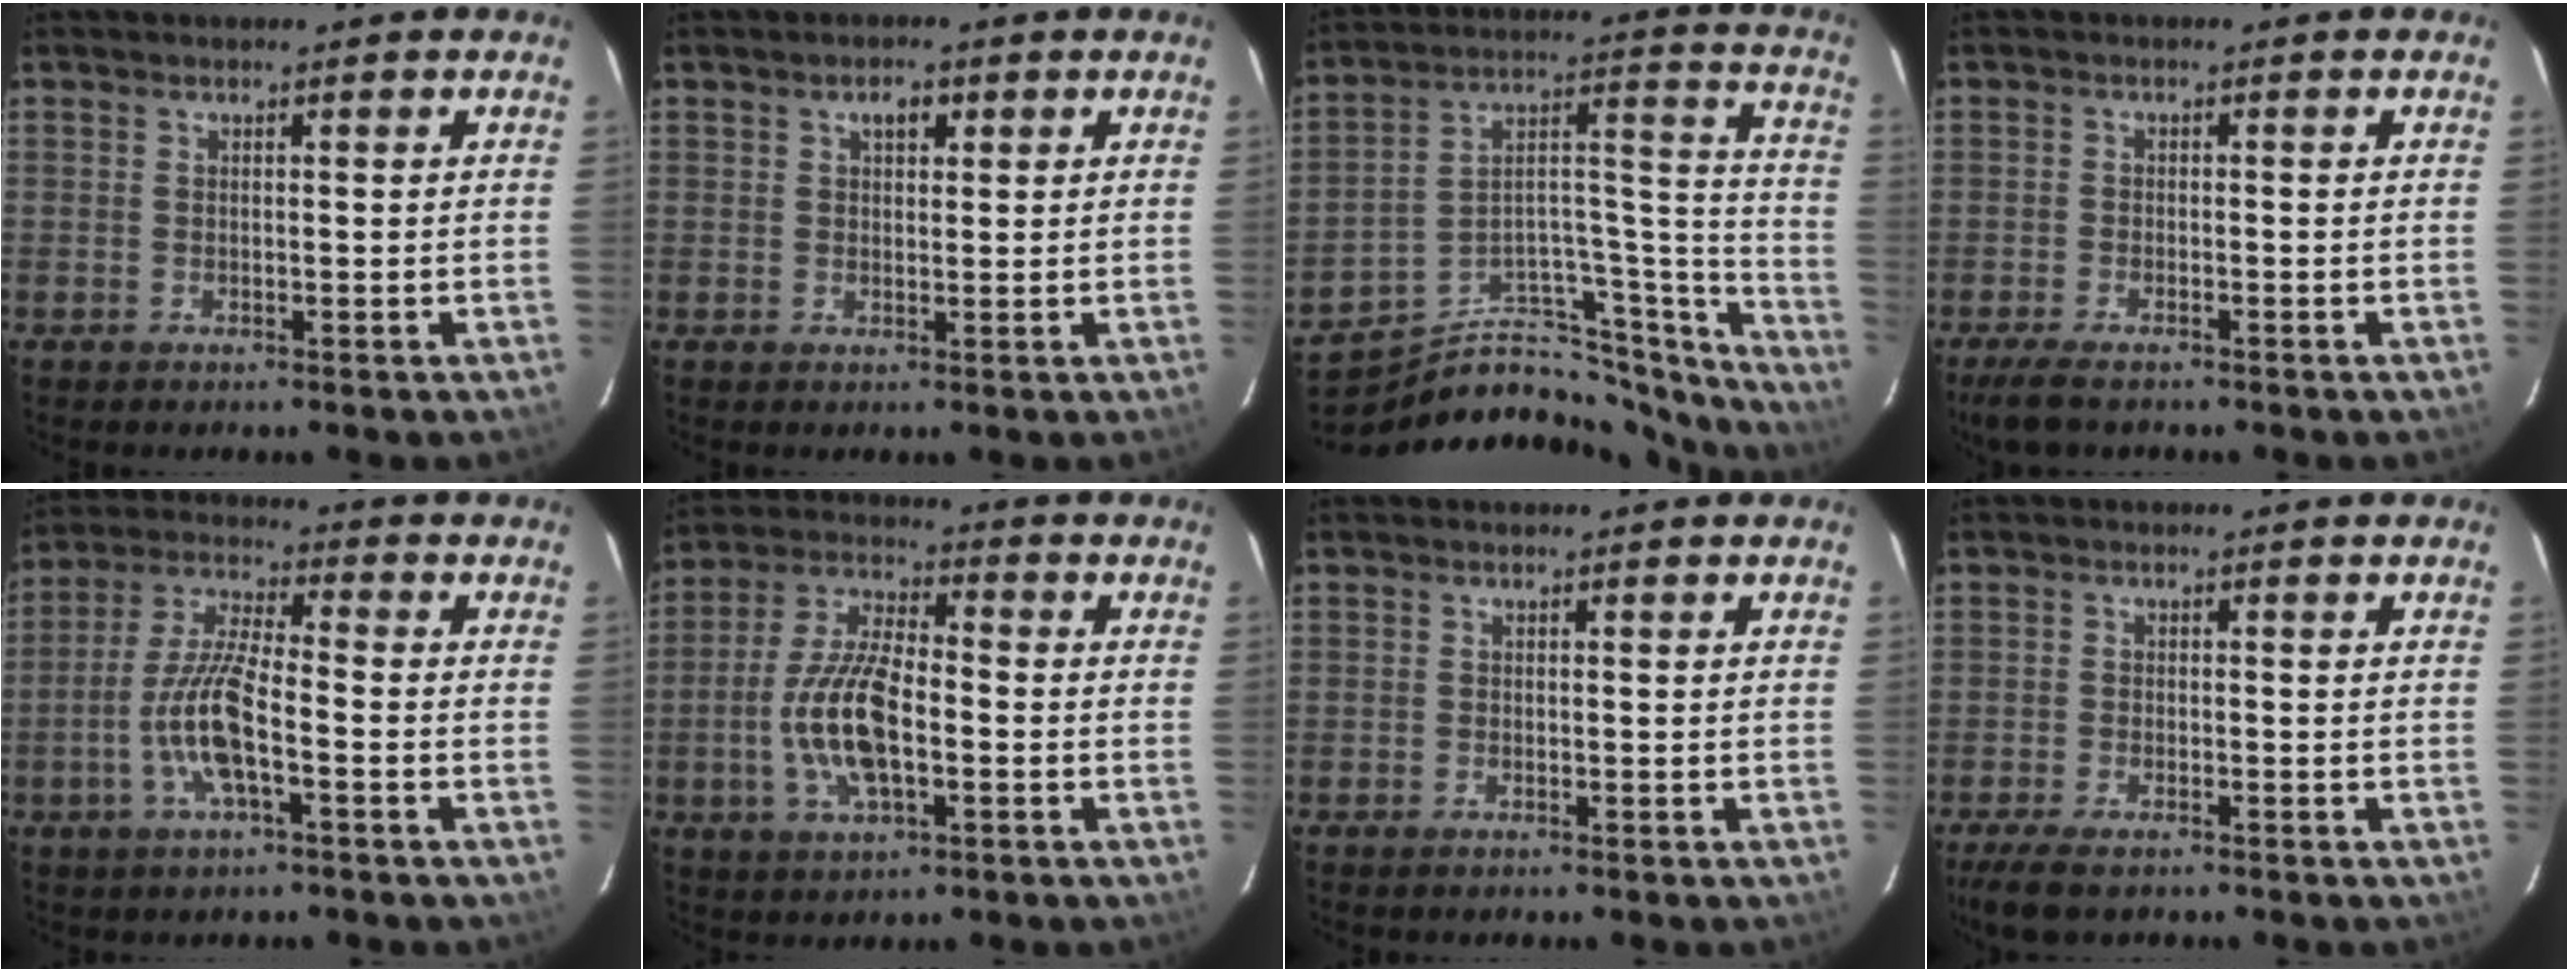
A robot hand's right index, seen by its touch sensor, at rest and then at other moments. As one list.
[{"total": 2.5, "force": [1.1, 1.6, 1.6], "torque": [-0.023, 0.009, 0.019]}, {"total": 23.1, "force": [-20.9, 7.4, 6.3], "torque": [-0.056, 0.082, -0.320]}, {"total": 5.3, "force": [-4.1, 1.5, 2.9], "torque": [-0.076, -0.019, -0.077]}, {"total": 10.4, "force": [-3.7, 2.3, 9.4], "torque": [-0.200, 0.001, -0.073]}, {"total": 12.6, "force": [-3.0, 5.0, 11.2], "torque": [-0.234, 0.002, -0.058]}, {"total": 0.6, "force": [-0.5, 0.3, 0.1], "torque": [-0.003, 0.001, -0.010]}, {"total": 6.0, "force": [-4.6, 2.0, 3.4], "torque": [-0.087, -0.021, -0.085]}]